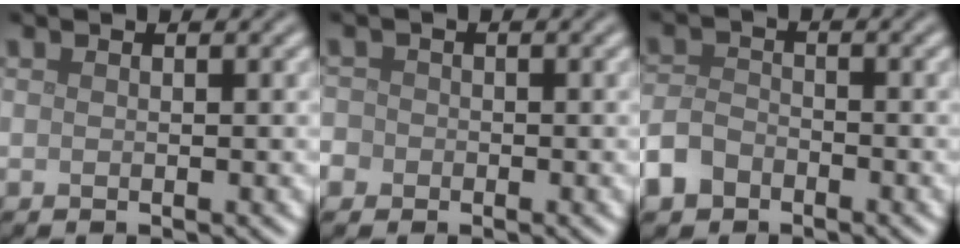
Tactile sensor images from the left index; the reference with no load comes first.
{"total": 2.7, "force": [-1.2, 2.4, 0.6], "torque": [0.001, 0.006, -0.034]}
{"total": 3.2, "force": [-2.2, 2.0, 1.2], "torque": [-0.024, 0.000, -0.054]}